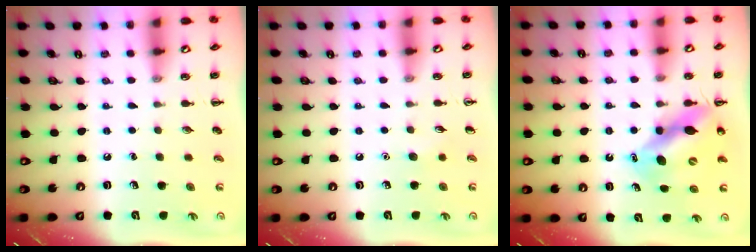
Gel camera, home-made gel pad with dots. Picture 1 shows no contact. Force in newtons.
{"total": 3.4, "press": 3.3, "slide": 1.0}
{"total": 11.9, "press": 11.5, "slide": 3.2}